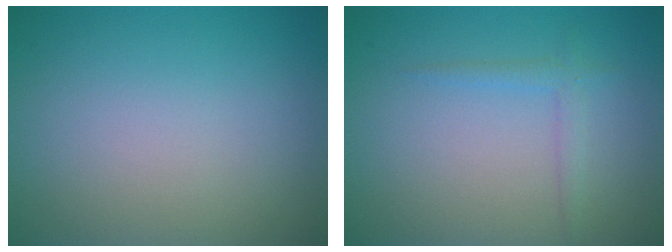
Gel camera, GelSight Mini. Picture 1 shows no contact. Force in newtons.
{"total": 1.4, "press": 1.4, "slide": 0.0}